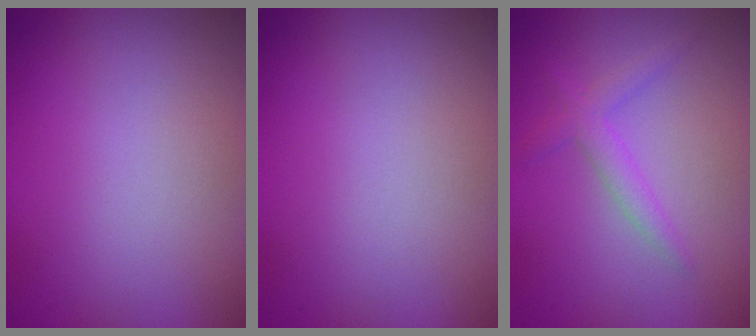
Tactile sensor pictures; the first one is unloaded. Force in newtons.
{"total": 0.0}
{"total": 2.0, "press": 2.0, "slide": 0.2}